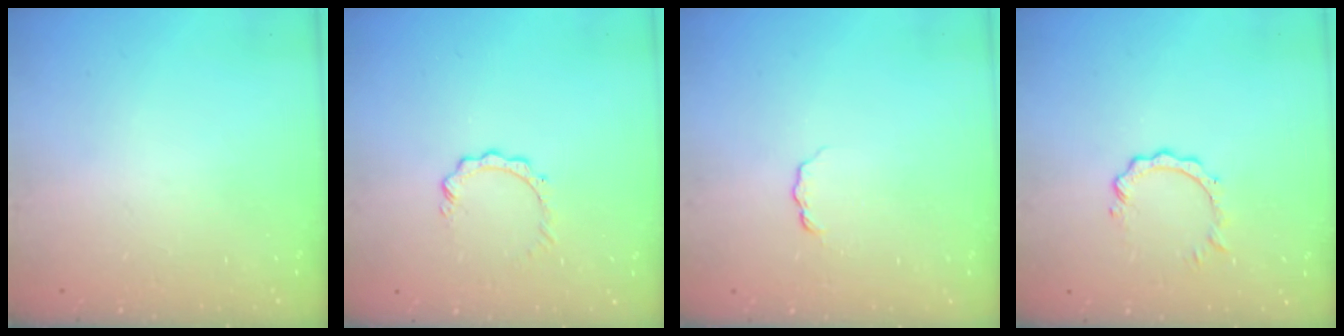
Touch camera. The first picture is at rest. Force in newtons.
{"total": 2.9, "press": 2.9, "slide": 0.3}
{"total": 3.8, "press": 3.8, "slide": 0.4}
{"total": 2.8, "press": 2.8, "slide": 0.4}